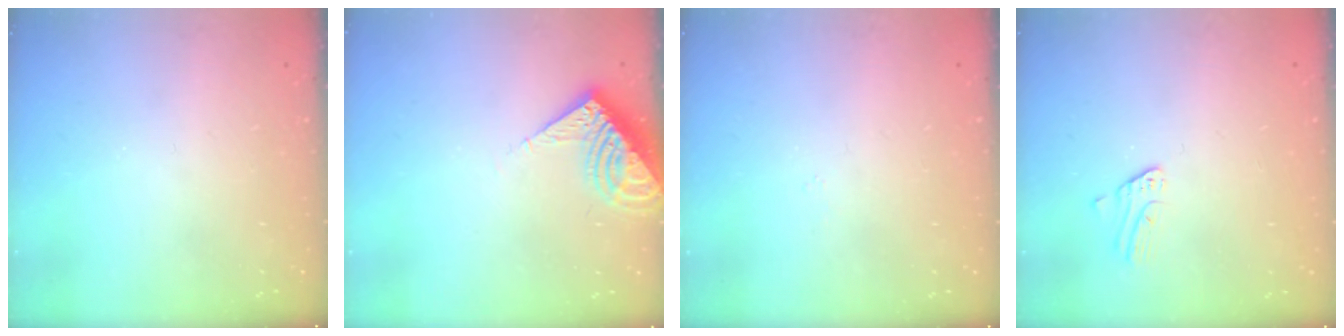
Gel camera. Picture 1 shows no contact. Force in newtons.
{"total": 9.6, "press": 9.5, "slide": 1.0}
{"total": 3.0, "press": 3.0, "slide": 0.1}
{"total": 2.3, "press": 2.3, "slide": 0.2}